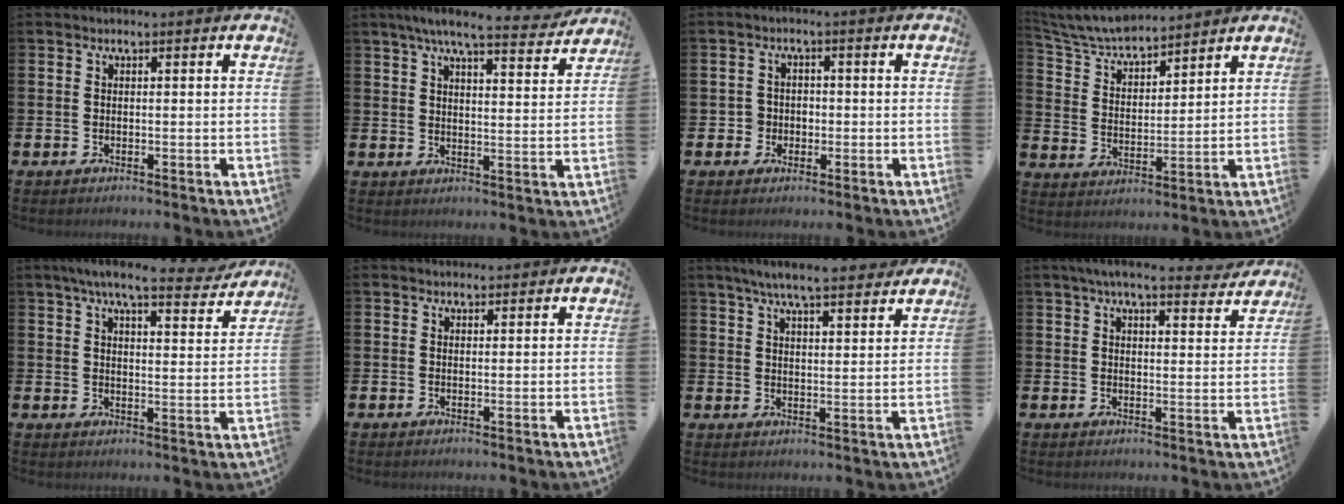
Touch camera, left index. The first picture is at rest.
{"total": 7.2, "force": [6.4, 0.9, 3.2], "torque": [-0.069, -0.028, 0.108]}
{"total": 2.5, "force": [-0.7, 2.4, 0.2], "torque": [-0.011, 0.006, -0.021]}
{"total": 6.3, "force": [6.1, 1.0, 1.3], "torque": [-0.055, -0.034, 0.108]}
{"total": 7.2, "force": [6.3, 1.1, 3.3], "torque": [-0.062, -0.032, 0.107]}
{"total": 1.4, "force": [1.3, 0.5, 0.0], "torque": [0.007, 0.000, 0.023]}
{"total": 6.6, "force": [6.2, 0.6, 2.2], "torque": [-0.048, -0.031, 0.108]}
{"total": 6.0, "force": [5.4, 0.9, 2.4], "torque": [-0.049, -0.022, 0.094]}